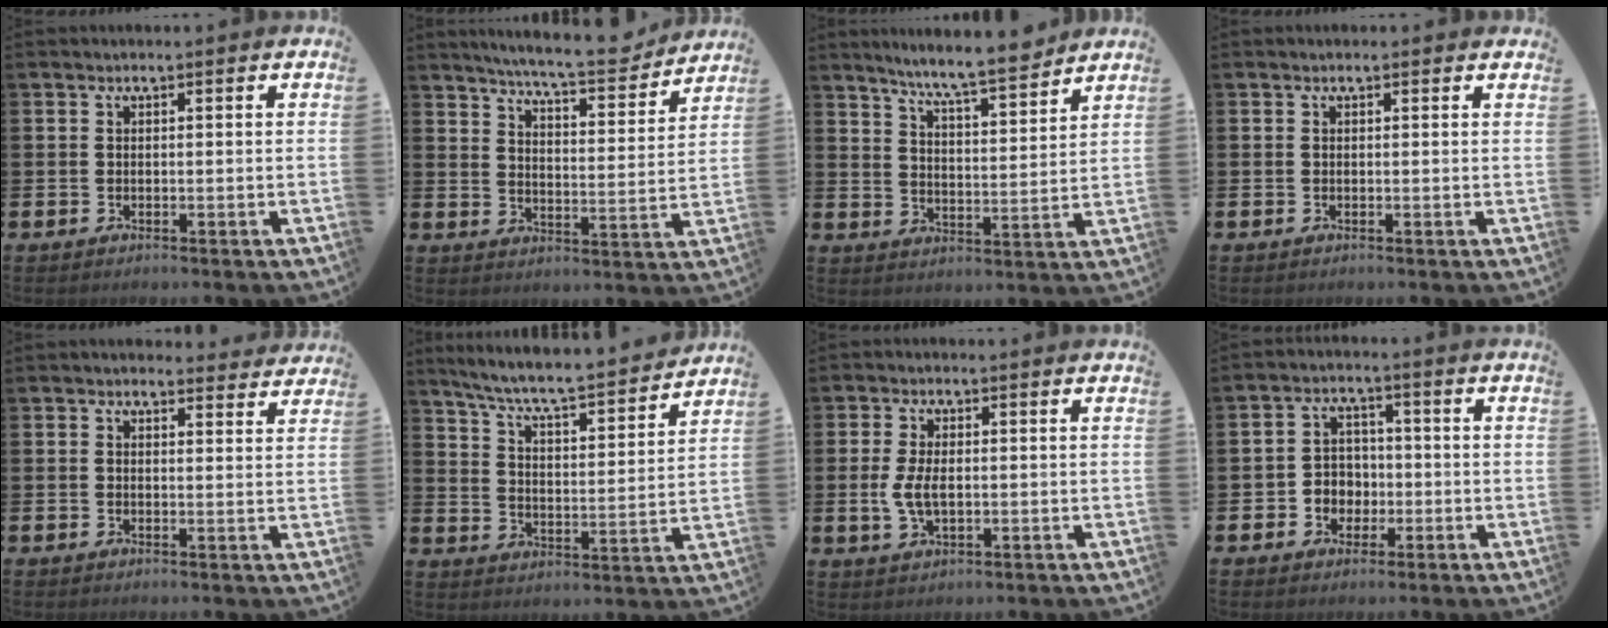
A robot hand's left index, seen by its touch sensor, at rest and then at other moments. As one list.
[{"total": 7.8, "force": [7.4, 0.4, 2.4], "torque": [-0.059, -0.047, 0.126]}, {"total": 7.6, "force": [7.1, 0.0, 2.5], "torque": [-0.067, -0.047, 0.124]}, {"total": 0.0}, {"total": 2.4, "force": [2.4, 0.6, 0.0], "torque": [0.004, -0.011, 0.041]}, {"total": 7.2, "force": [6.8, 0.5, 2.3], "torque": [-0.079, -0.055, 0.114]}, {"total": 4.2, "force": [0.0, 2.2, 3.6], "torque": [-0.075, 0.005, -0.004]}, {"total": 3.7, "force": [-0.8, 3.6, 0.8], "torque": [-0.018, 0.001, -0.024]}]